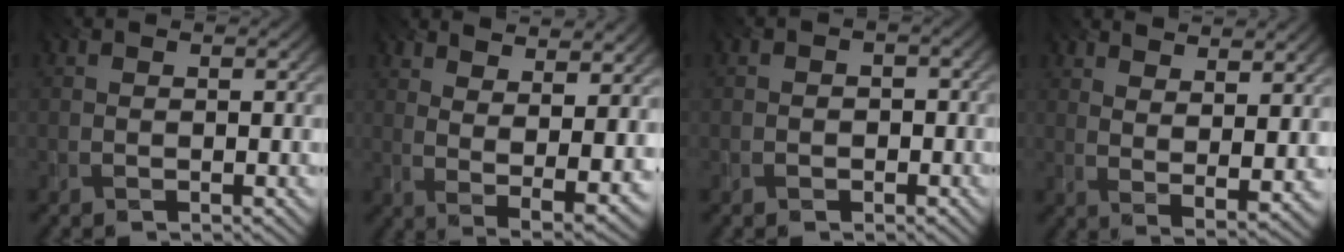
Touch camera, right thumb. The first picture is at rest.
{"total": 11.8, "force": [6.8, 3.9, 8.9], "torque": [-0.151, 0.009, 0.104]}
{"total": 1.5, "force": [-0.8, 1.3, 0.0], "torque": [0.010, -0.001, -0.026]}
{"total": 8.3, "force": [5.8, 2.0, 5.6], "torque": [-0.101, -0.004, 0.092]}